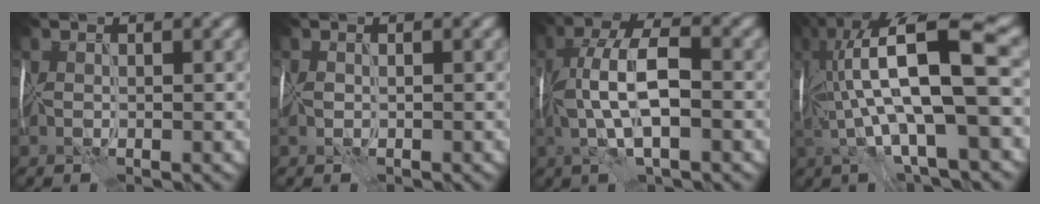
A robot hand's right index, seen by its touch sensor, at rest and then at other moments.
{"total": 1.2, "force": [-0.4, 0.9, 0.7], "torque": [-0.017, -0.001, -0.011]}
{"total": 7.5, "force": [-0.6, 2.8, 6.9], "torque": [-0.133, 0.022, -0.020]}
{"total": 14.7, "force": [1.5, 3.9, 14.1], "torque": [-0.261, 0.026, 0.034]}